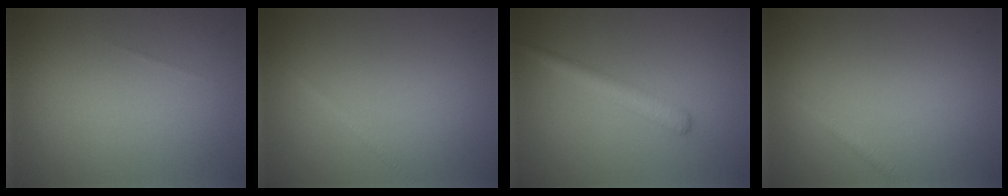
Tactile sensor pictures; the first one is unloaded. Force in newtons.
{"total": 0.7, "press": 0.7, "slide": 0.1}
{"total": 2.3, "press": 2.3, "slide": 0.1}
{"total": 1.0, "press": 1.0, "slide": 0.0}